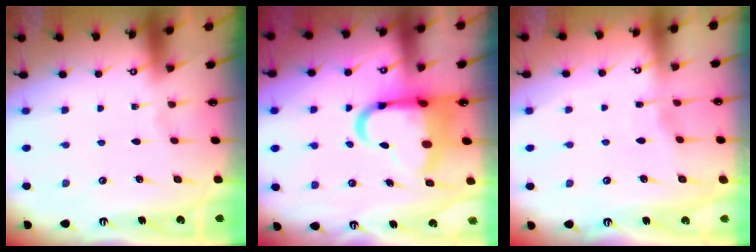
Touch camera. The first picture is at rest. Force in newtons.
{"total": 12.1, "press": 11.9, "slide": 2.5}
{"total": 2.0, "press": 2.0, "slide": 0.3}